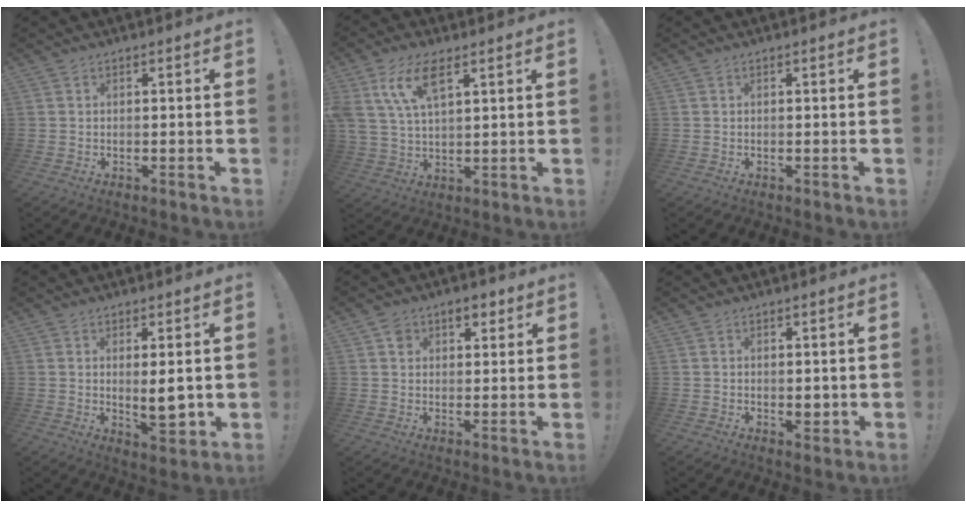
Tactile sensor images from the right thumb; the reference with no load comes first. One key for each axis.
{"total": 11.3, "fx": 5.8, "fy": 5.0, "fz": 8.3, "tx": -0.175, "ty": -0.014, "tz": 0.107}
{"total": 0.0}
{"total": 7.8, "fx": 0.6, "fy": 2.3, "fz": 7.4, "tx": -0.098, "ty": -0.015, "tz": 0.014}
{"total": 5.2, "fx": 2.3, "fy": 4.3, "fz": 1.8, "tx": -0.024, "ty": 0.004, "tz": 0.040}
{"total": 2.1, "fx": 0.1, "fy": 1.6, "fz": 1.4, "tx": -0.010, "ty": -0.003, "tz": 0.000}